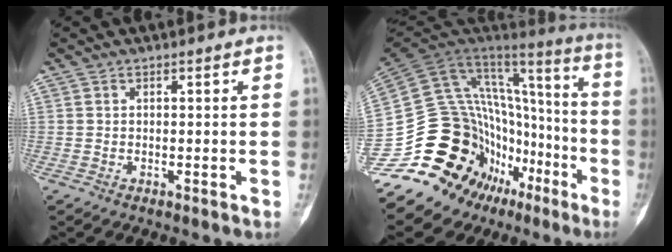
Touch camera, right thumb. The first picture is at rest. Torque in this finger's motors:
{"motor_torque": [1.36, 0.08, 1.39, -1.38, 0.19]}